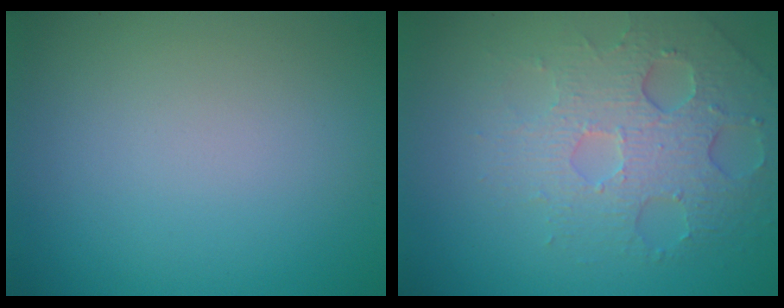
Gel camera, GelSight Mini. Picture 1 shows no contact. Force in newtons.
{"total": 4.9, "press": 4.1, "slide": 2.6}